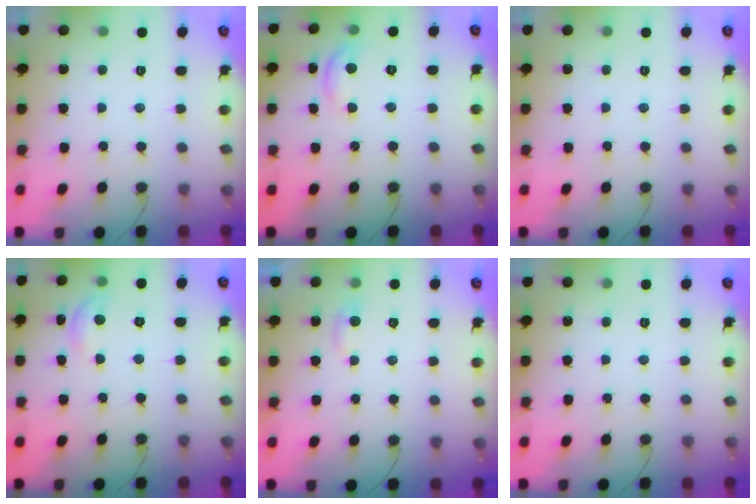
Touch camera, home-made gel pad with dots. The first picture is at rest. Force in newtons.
{"total": 6.2, "press": 6.2, "slide": 0.3}
{"total": 0.0}
{"total": 5.4, "press": 5.4, "slide": 0.5}
{"total": 2.8, "press": 2.8, "slide": 0.4}
{"total": 0.0}